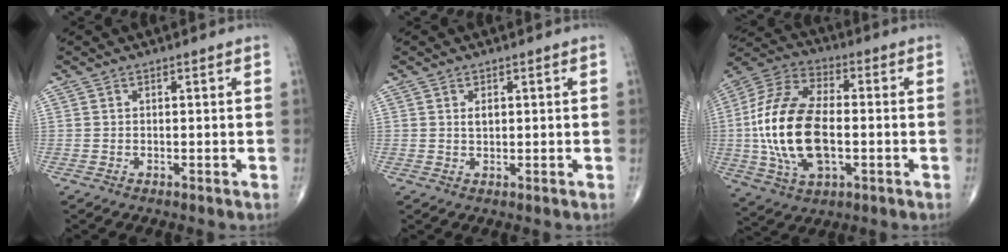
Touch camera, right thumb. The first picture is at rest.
{"total": 1.6, "force": [0.4, 1.0, 1.2], "torque": [-0.016, -0.002, 0.008]}
{"total": 20.9, "force": [-1.7, 11.1, 17.6], "torque": [-0.363, 0.014, -0.030]}